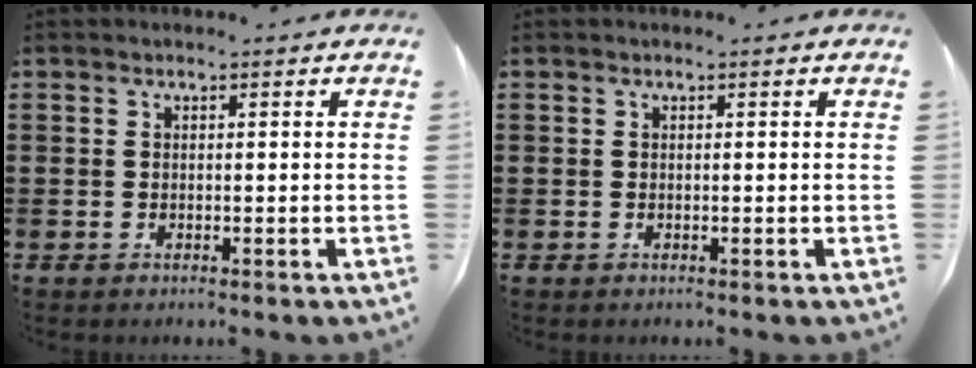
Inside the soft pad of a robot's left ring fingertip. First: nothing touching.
{"total": 0.0}